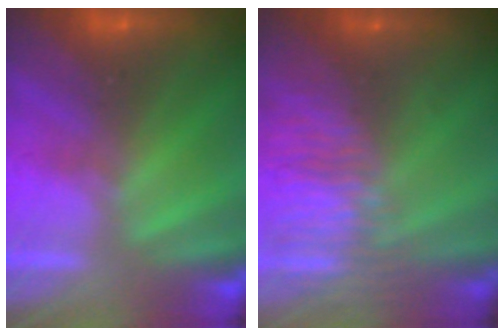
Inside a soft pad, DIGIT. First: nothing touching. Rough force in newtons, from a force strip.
{"total": 8.8}